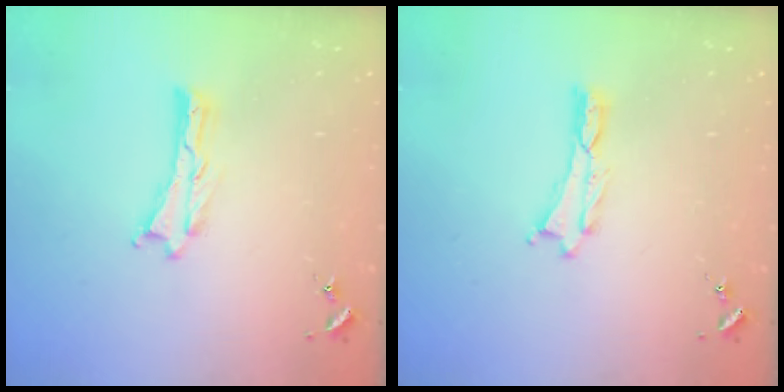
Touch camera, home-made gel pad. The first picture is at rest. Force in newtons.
{"total": 0.0}